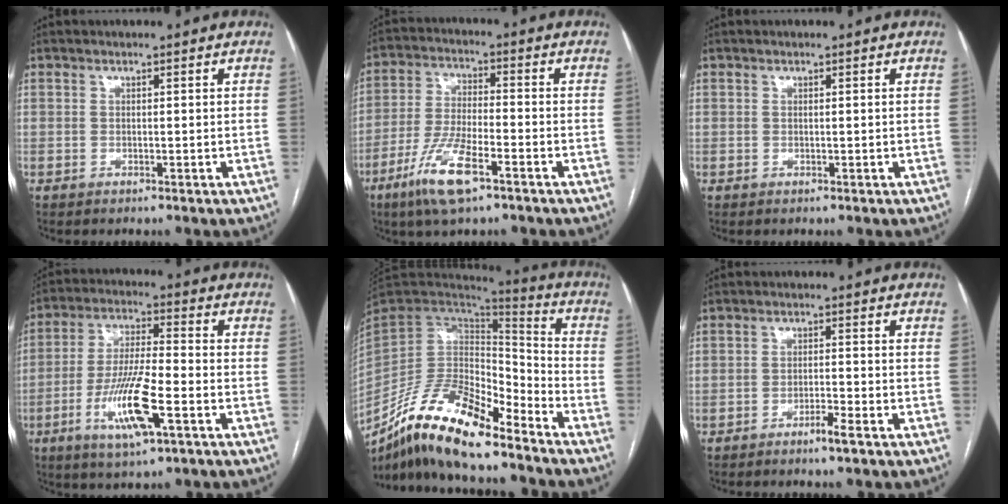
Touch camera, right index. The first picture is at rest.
{"total": 10.5, "force": [-6.0, 2.0, 8.4], "torque": [-0.175, -0.016, -0.111]}
{"total": 0.0}
{"total": 12.2, "force": [-4.7, 1.8, 11.1], "torque": [-0.219, -0.011, -0.084]}
{"total": 19.5, "force": [-14.8, 5.1, 11.7], "torque": [-0.225, -0.003, -0.272]}
{"total": 2.8, "force": [-1.9, -0.1, 2.1], "torque": [-0.036, -0.002, -0.034]}